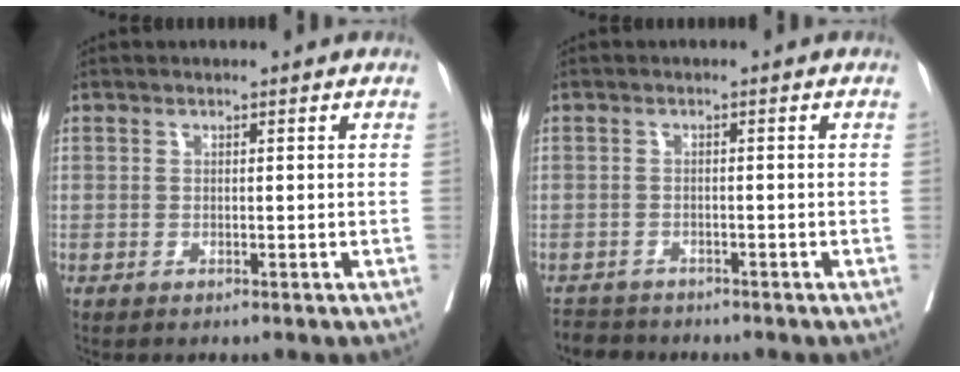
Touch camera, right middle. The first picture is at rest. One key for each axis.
{"total": 3.5, "fx": -3.3, "fy": 1.0, "fz": -0.4, "tx": -0.002, "ty": -0.010, "tz": -0.058}